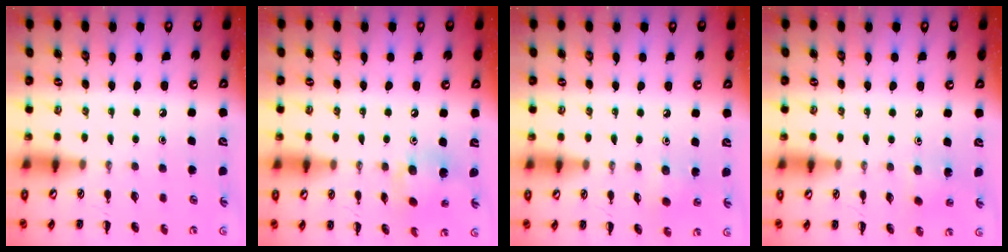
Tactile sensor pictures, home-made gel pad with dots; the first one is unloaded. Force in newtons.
{"total": 7.2, "press": 7.1, "slide": 1.1}
{"total": 3.5, "press": 3.3, "slide": 1.1}
{"total": 4.1, "press": 3.9, "slide": 1.0}